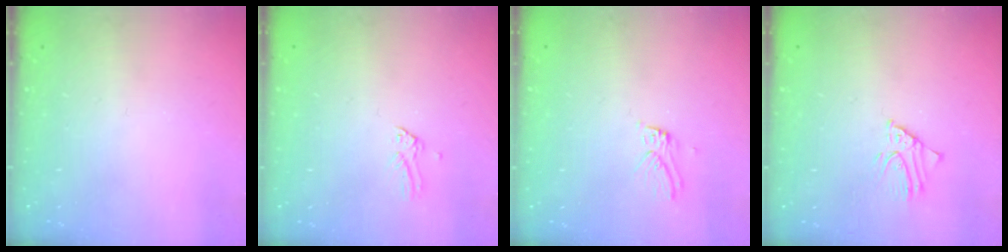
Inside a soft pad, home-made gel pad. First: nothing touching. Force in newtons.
{"total": 0.0}
{"total": 3.9, "press": 3.9, "slide": 0.5}
{"total": 1.5, "press": 1.5, "slide": 0.1}